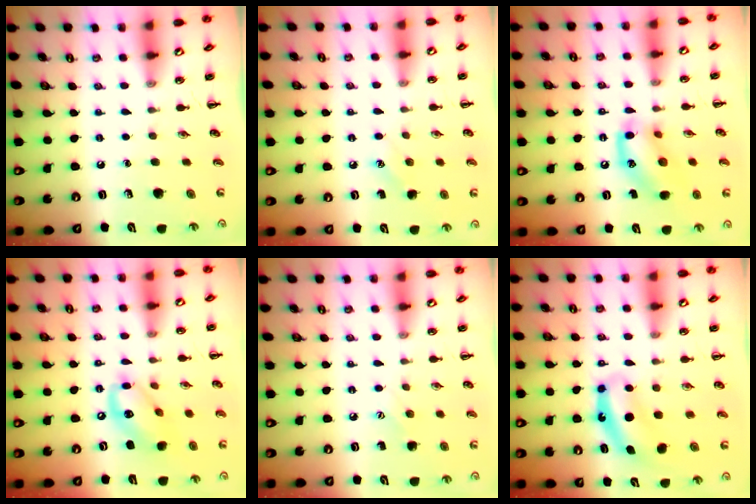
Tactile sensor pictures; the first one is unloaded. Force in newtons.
{"total": 6.6, "press": 6.4, "slide": 1.8}
{"total": 13.8, "press": 13.6, "slide": 2.4}
{"total": 11.6, "press": 11.4, "slide": 2.4}
{"total": 4.9, "press": 4.7, "slide": 1.2}
{"total": 7.1, "press": 7.0, "slide": 0.4}